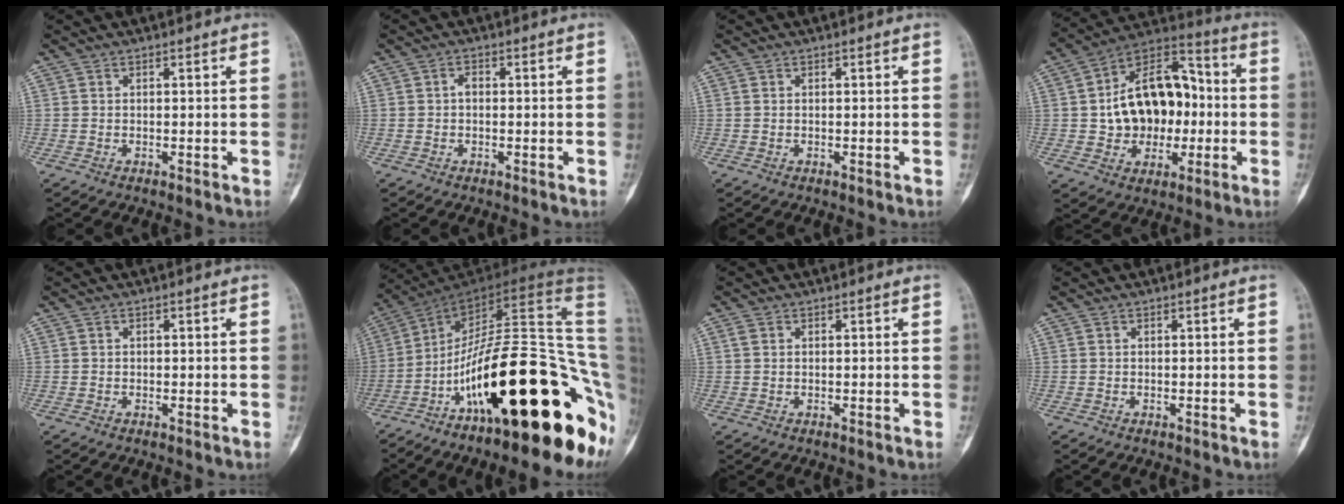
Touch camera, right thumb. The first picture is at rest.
{"total": 1.5, "force": [-0.2, 1.2, 1.0], "torque": [-0.006, 0.004, -0.008]}
{"total": 0.0}
{"total": 19.7, "force": [-0.4, 13.7, 14.1], "torque": [-0.178, 0.040, -0.005]}
{"total": 0.0}
{"total": 31.3, "force": [-11.2, 8.9, 27.9], "torque": [-0.320, 0.090, -0.170]}
{"total": 1.2, "force": [0.3, 1.0, 0.7], "torque": [-0.014, 0.002, 0.006]}
{"total": 0.0}